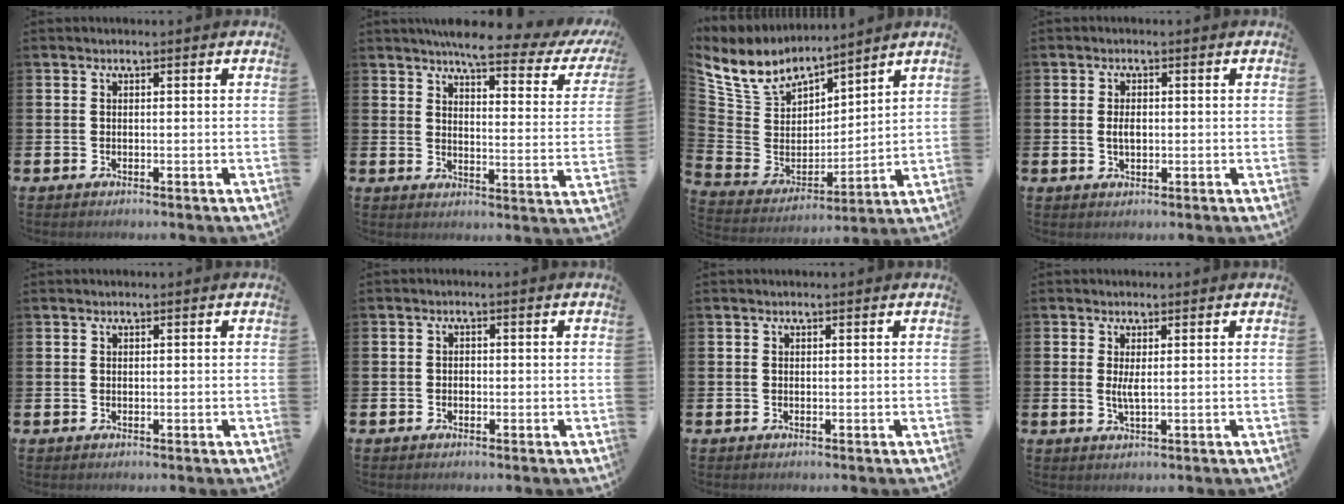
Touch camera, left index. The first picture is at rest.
{"total": 6.0, "force": [5.1, 1.0, 3.0], "torque": [-0.054, -0.040, 0.079]}
{"total": 8.2, "force": [7.3, 3.7, 0.7], "torque": [-0.071, -0.061, 0.134]}
{"total": 1.9, "force": [0.1, 1.1, 1.5], "torque": [-0.018, 0.000, -0.002]}
{"total": 0.0}
{"total": 0.9, "force": [-0.4, 0.8, 0.3], "torque": [-0.005, 0.002, -0.009]}
{"total": 0.0}
{"total": 1.8, "force": [0.7, 0.1, 1.6], "torque": [-0.028, -0.004, 0.012]}